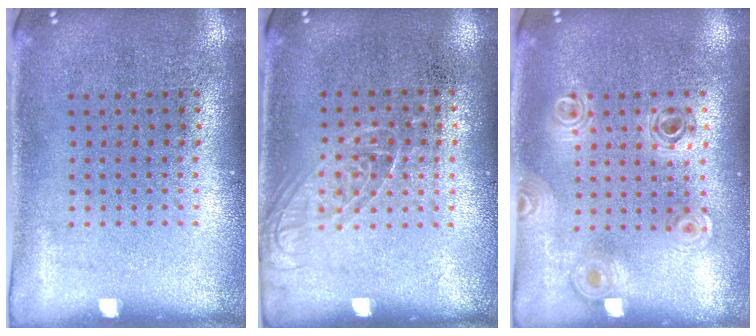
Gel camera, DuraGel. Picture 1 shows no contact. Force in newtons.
{"total": 1.1, "press": 0.9, "slide": 0.5}
{"total": 0.9, "press": 0.9, "slide": 0.1}